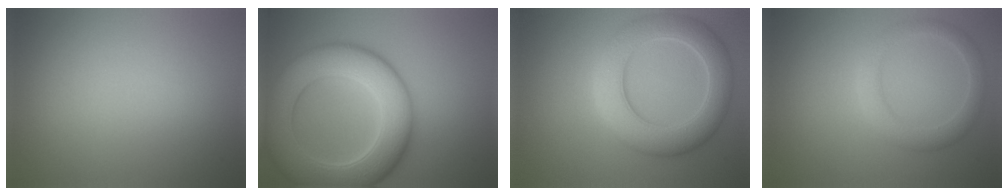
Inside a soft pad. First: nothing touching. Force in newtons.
{"total": 11.0, "press": 11.0, "slide": 0.2}
{"total": 6.9, "press": 6.9, "slide": 0.5}
{"total": 2.9, "press": 2.9, "slide": 0.1}